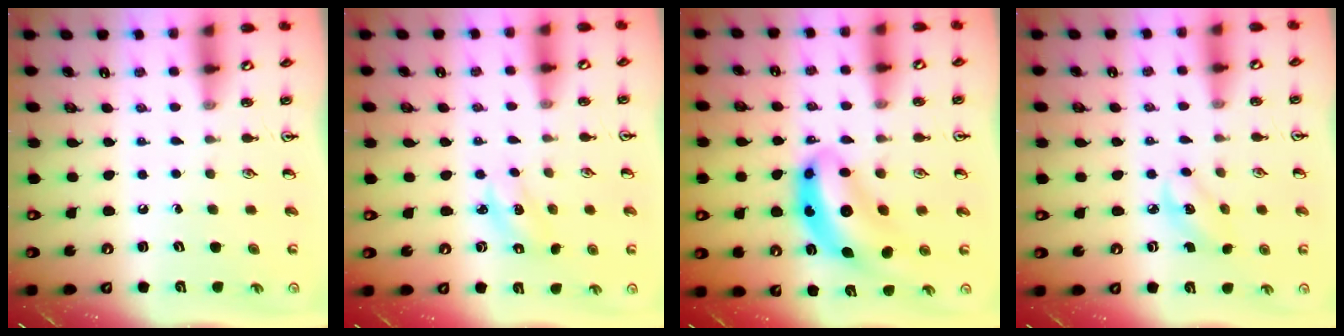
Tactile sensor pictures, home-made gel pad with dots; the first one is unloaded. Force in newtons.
{"total": 2.2, "press": 2.1, "slide": 0.4}
{"total": 9.6, "press": 9.0, "slide": 3.3}
{"total": 2.9, "press": 2.8, "slide": 0.7}